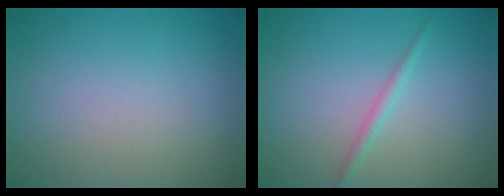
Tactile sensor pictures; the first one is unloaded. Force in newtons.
{"total": 1.1, "press": 1.1, "slide": 0.0}